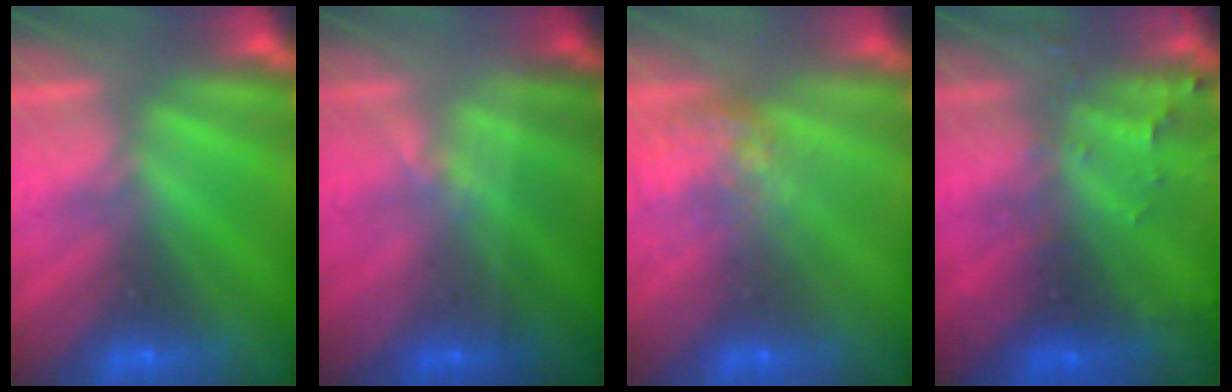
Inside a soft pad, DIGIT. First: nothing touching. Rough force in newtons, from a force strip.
{"total": 1.6}
{"total": 4.5}
{"total": 8.0}